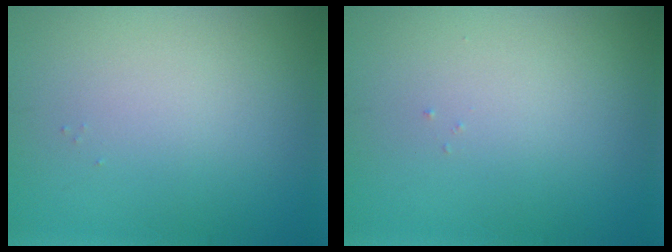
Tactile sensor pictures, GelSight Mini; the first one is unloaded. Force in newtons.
{"total": 0.0}